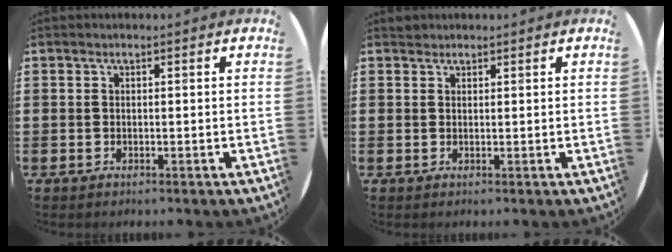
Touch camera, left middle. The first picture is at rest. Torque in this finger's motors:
{"motor_torque": [-0.06, 0.05, -0.02, 0.00]}